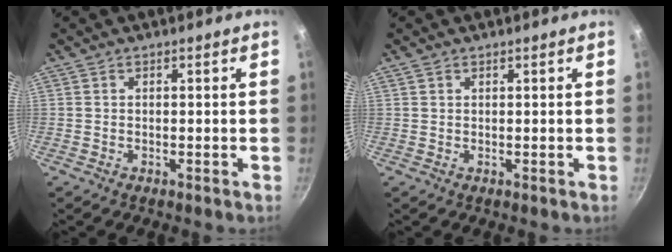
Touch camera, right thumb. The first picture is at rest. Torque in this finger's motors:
{"motor_torque": [0.07, -0.22, -0.17, 0.13, 0.06]}